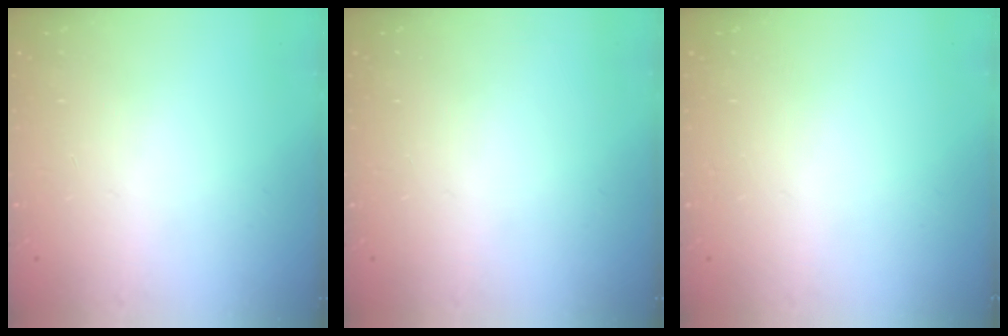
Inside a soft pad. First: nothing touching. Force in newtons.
{"total": 0.0}
{"total": 0.0}